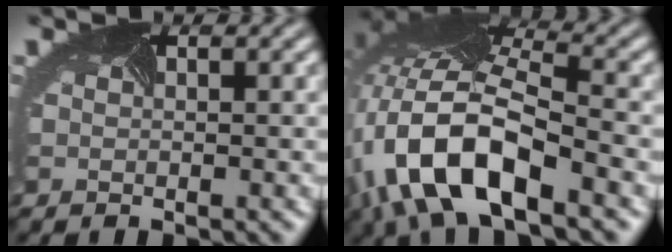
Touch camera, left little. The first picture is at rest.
{"total": 13.1, "force": [-5.5, 5.7, 10.5], "torque": [-0.232, -0.012, -0.098]}